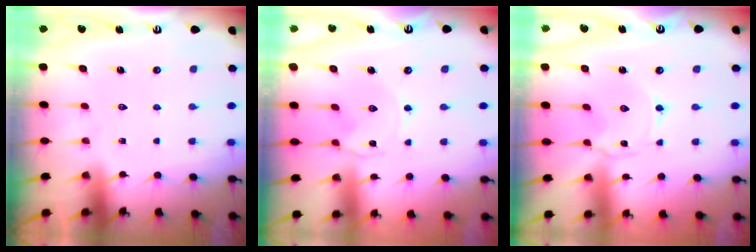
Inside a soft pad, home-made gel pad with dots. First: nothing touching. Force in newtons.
{"total": 2.5, "press": 2.5, "slide": 0.4}
{"total": 1.0, "press": 1.0, "slide": 0.2}